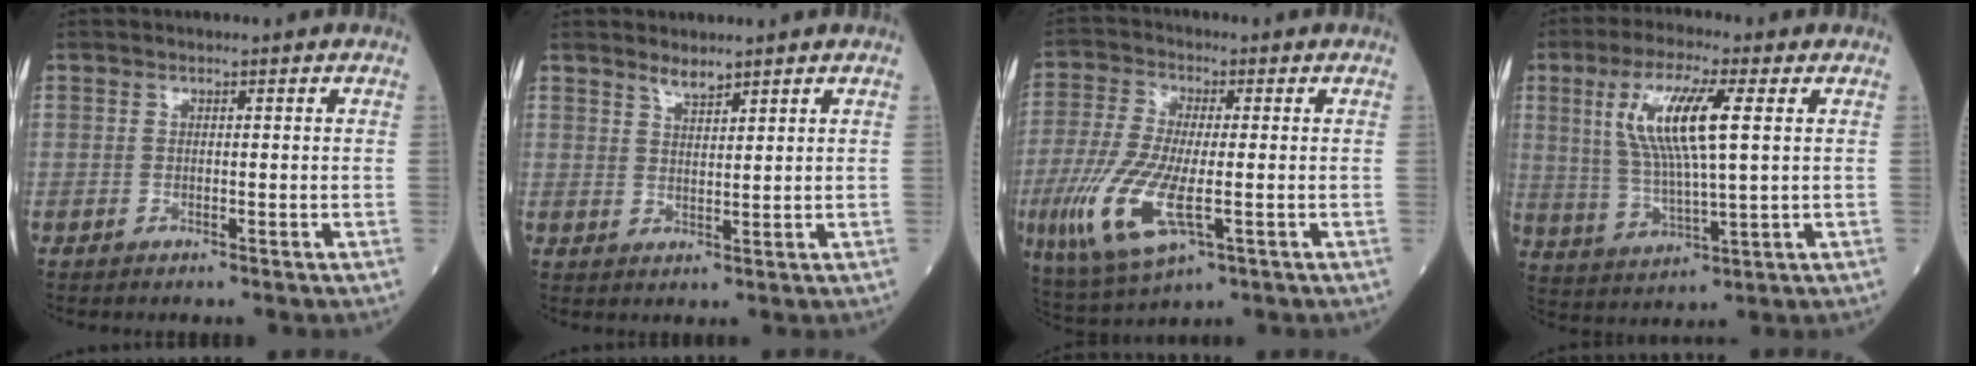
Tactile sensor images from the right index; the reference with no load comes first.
{"total": 2.3, "force": [2.1, 0.3, 0.9], "torque": [-0.019, -0.003, 0.042]}
{"total": 12.5, "force": [-3.4, 3.6, 11.5], "torque": [-0.258, -0.026, -0.058]}
{"total": 11.8, "force": [3.3, 1.6, 11.2], "torque": [-0.233, 0.005, 0.064]}